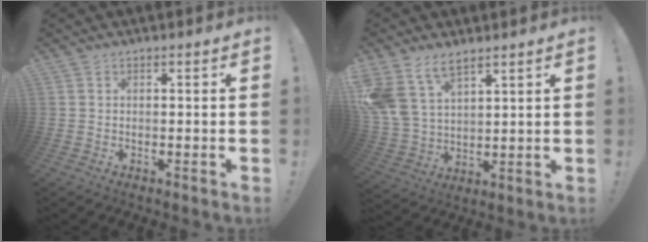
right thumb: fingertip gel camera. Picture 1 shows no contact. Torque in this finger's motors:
{"motor_torque": [-0.33, 1.28, 0.34, 0.37, 0.17]}